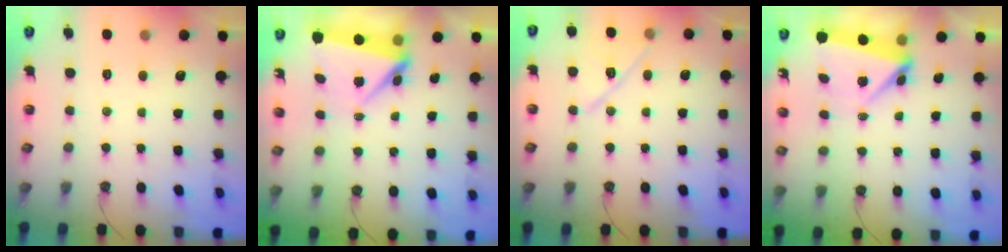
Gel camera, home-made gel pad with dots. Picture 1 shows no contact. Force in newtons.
{"total": 10.6, "press": 5.6, "slide": 9.0}
{"total": 11.4, "press": 11.3, "slide": 1.0}
{"total": 5.5, "press": 5.5, "slide": 0.4}